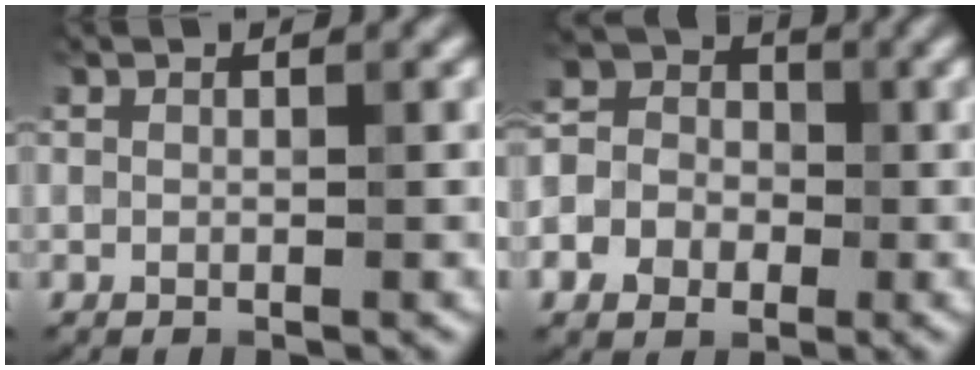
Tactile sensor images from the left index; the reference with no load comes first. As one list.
[{"total": 6.2, "force": [-2.1, 5.3, 2.4], "torque": [-0.035, -0.003, -0.055]}]